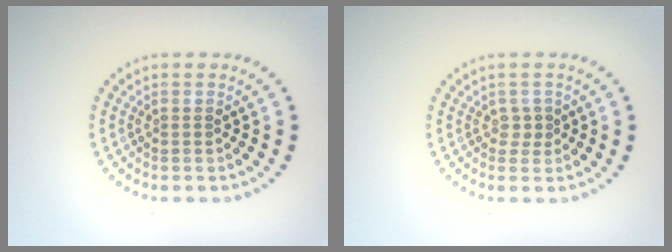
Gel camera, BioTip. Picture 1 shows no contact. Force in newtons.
{"total": 0.9, "press": 0.7, "slide": 0.4}